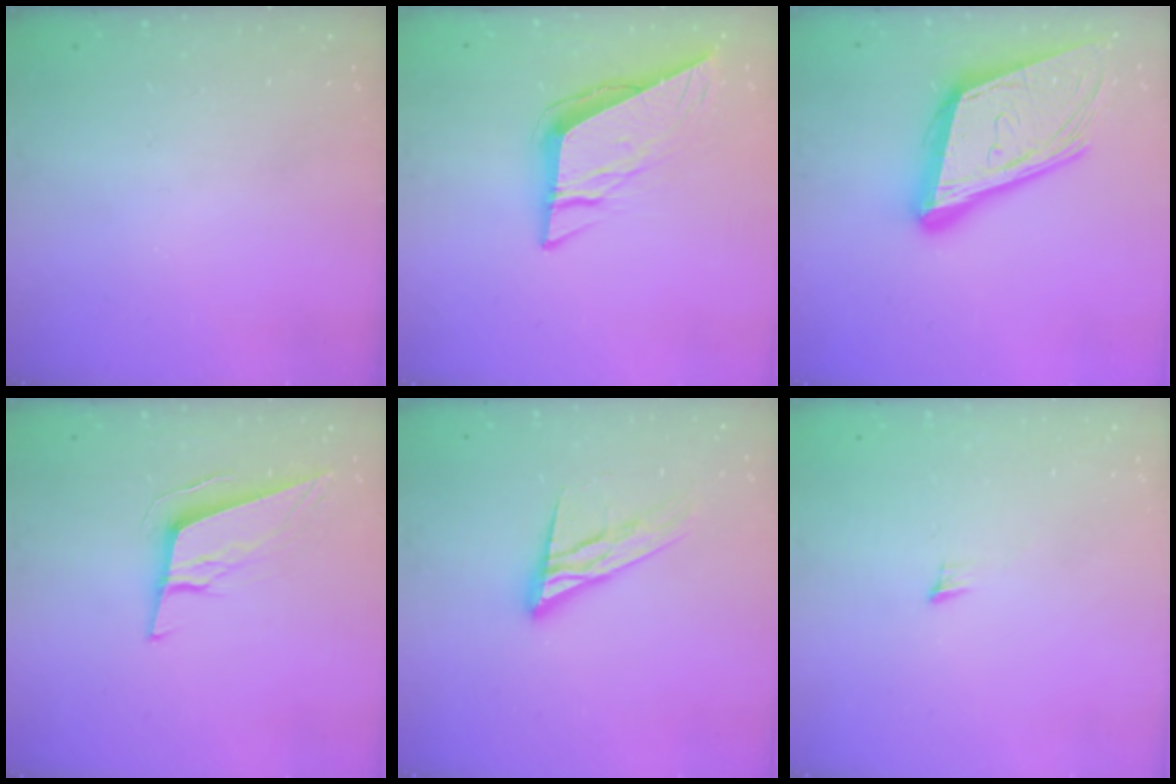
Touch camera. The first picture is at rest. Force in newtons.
{"total": 8.8, "press": 8.7, "slide": 0.8}
{"total": 22.1, "press": 21.7, "slide": 4.6}
{"total": 11.2, "press": 11.0, "slide": 2.4}
{"total": 13.1, "press": 13.1, "slide": 1.0}
{"total": 3.9, "press": 3.8, "slide": 0.9}